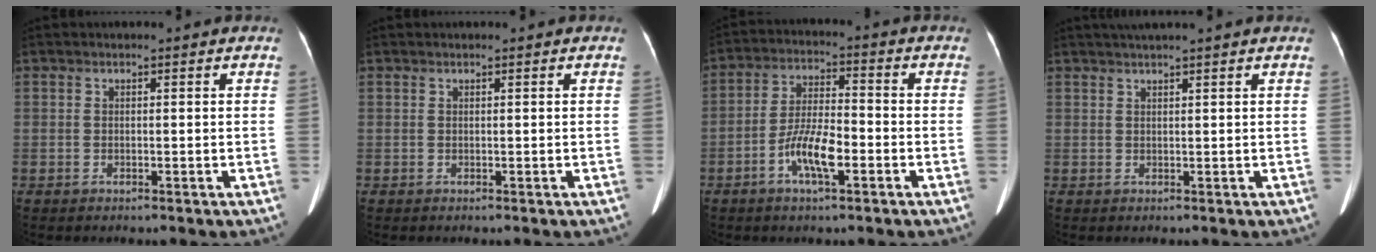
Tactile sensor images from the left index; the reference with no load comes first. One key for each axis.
{"total": 0.0}
{"total": 7.7, "fx": -3.3, "fy": 1.8, "fz": 6.7, "tx": -0.131, "ty": -0.004, "tz": -0.064}
{"total": 5.2, "fx": 4.4, "fy": -0.5, "fz": 2.7, "tx": -0.036, "ty": 0.026, "tz": 0.061}